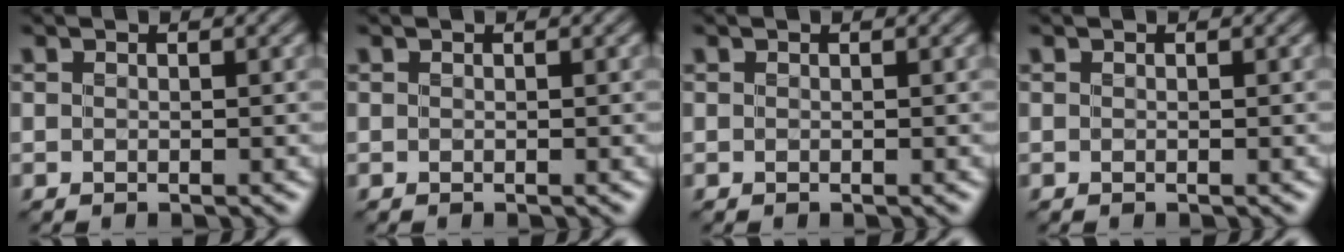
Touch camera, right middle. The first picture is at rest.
{"total": 0.0}
{"total": 0.0}
{"total": 0.0}